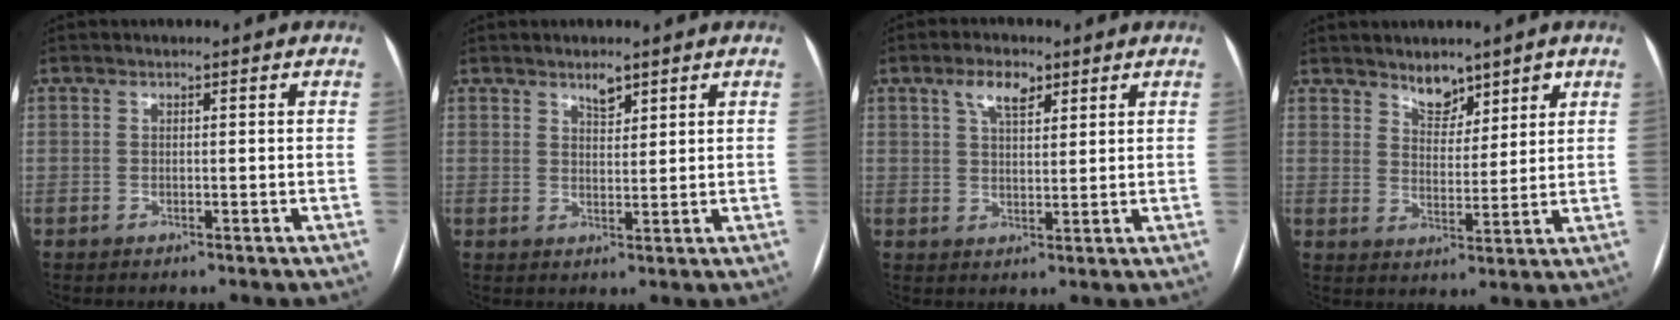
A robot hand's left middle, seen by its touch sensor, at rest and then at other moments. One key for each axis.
{"total": 2.5, "fx": 1.9, "fy": 0.9, "fz": 1.3, "tx": -0.025, "ty": -0.002, "tz": 0.035}
{"total": 4.8, "fx": 2.8, "fy": 2.1, "fz": 3.3, "tx": -0.064, "ty": 0.009, "tz": 0.051}
{"total": 4.9, "fx": 3.9, "fy": 2.5, "fz": 1.7, "tx": -0.021, "ty": -0.002, "tz": 0.070}